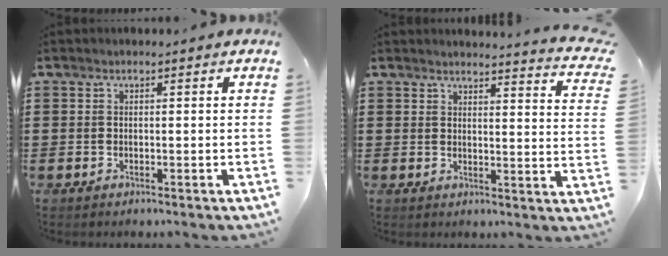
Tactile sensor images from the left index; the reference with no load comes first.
{"total": 3.3, "force": [3.2, -0.3, 0.9], "torque": [-0.025, -0.024, 0.054]}